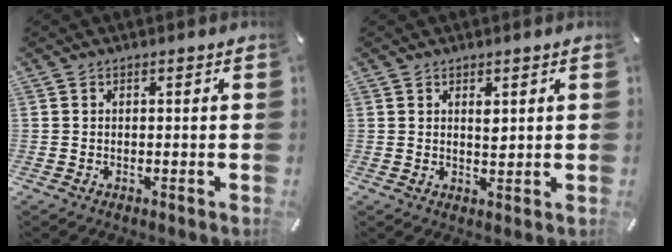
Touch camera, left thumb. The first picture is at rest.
{"total": 2.3, "force": [1.2, 1.0, 1.7], "torque": [-0.021, -0.006, 0.018]}